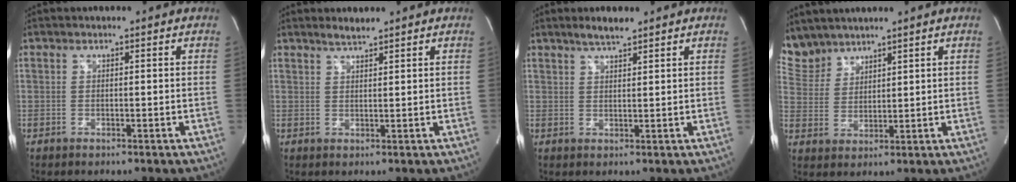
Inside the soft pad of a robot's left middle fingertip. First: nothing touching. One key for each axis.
{"total": 1.8, "fx": 1.8, "fy": -0.1, "fz": 0.6, "tx": -0.016, "ty": 0.001, "tz": 0.037}
{"total": 3.1, "fx": 2.6, "fy": 0.2, "fz": 1.7, "tx": -0.042, "ty": 0.003, "tz": 0.050}
{"total": 5.7, "fx": 5.5, "fy": 1.7, "fz": -0.2, "tx": -0.008, "ty": 0.009, "tz": 0.127}